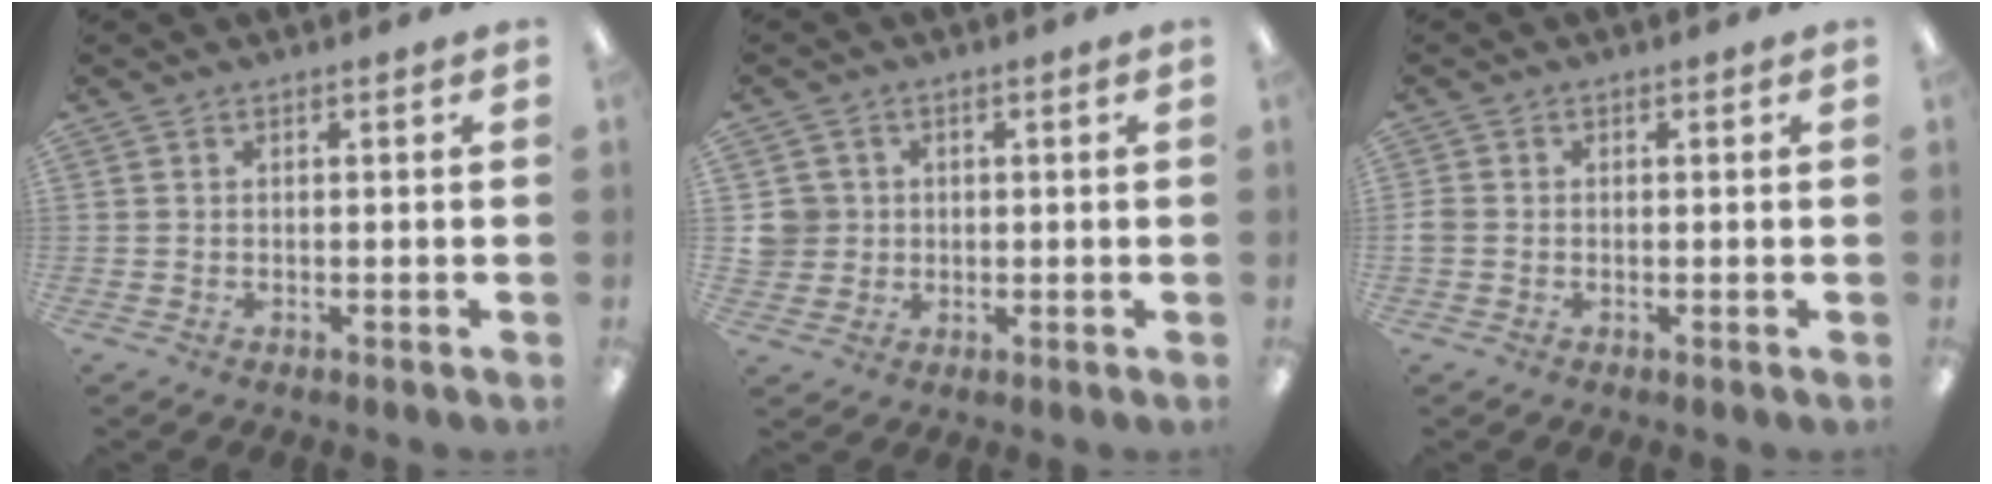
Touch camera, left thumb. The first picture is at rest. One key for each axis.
{"total": 5.0, "fx": 0.6, "fy": 4.9, "fz": 0.8, "tx": -0.020, "ty": 0.010, "tz": 0.013}
{"total": 1.6, "fx": -0.3, "fy": 1.4, "fz": 0.7, "tx": -0.011, "ty": 0.005, "tz": -0.006}